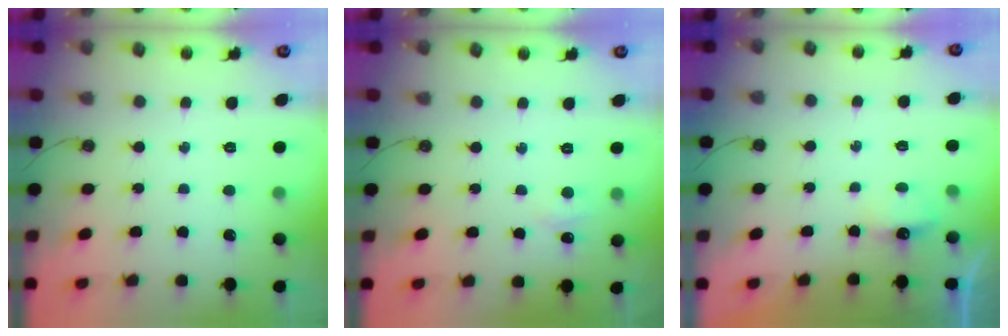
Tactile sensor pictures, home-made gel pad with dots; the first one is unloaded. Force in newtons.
{"total": 5.5, "press": 5.4, "slide": 0.8}
{"total": 3.6, "press": 3.6, "slide": 0.6}